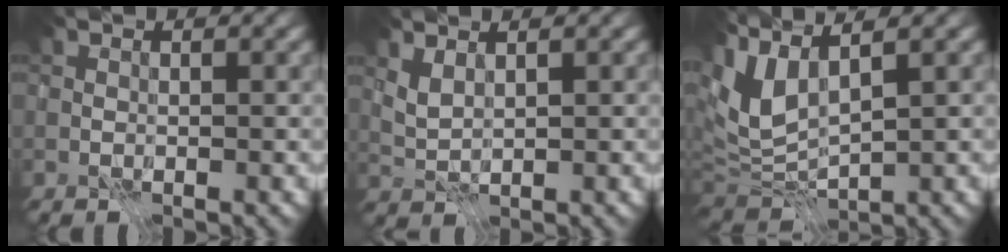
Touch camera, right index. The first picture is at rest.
{"total": 1.3, "force": [0.9, 0.4, 0.9], "torque": [-0.024, -0.004, 0.021]}
{"total": 6.2, "force": [2.5, 2.4, 5.2], "torque": [-0.131, 0.010, 0.043]}